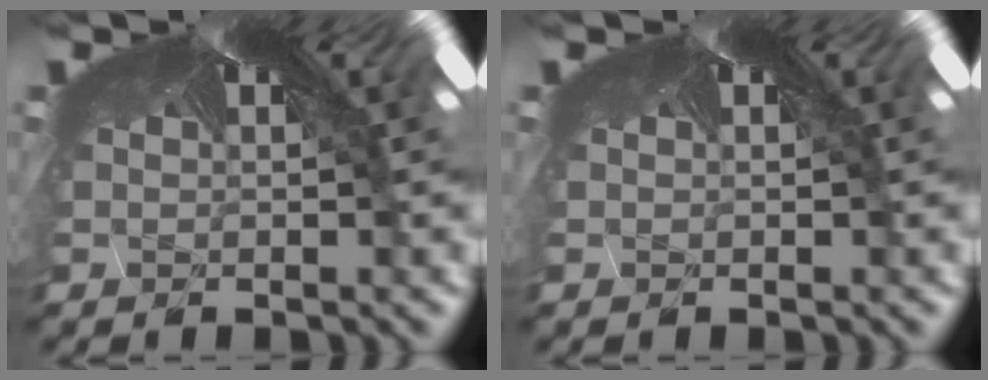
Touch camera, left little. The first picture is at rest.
{"total": 0.0}